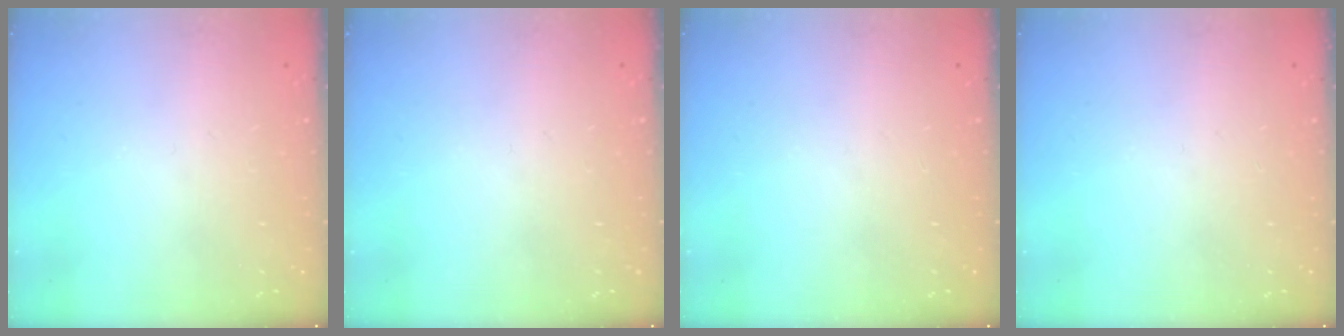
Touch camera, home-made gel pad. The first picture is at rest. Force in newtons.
{"total": 0.0}
{"total": 0.0}
{"total": 0.0}